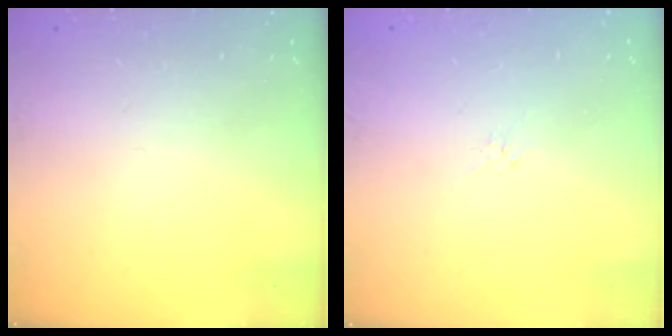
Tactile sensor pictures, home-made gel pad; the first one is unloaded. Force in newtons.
{"total": 0.7, "press": 0.5, "slide": 0.4}